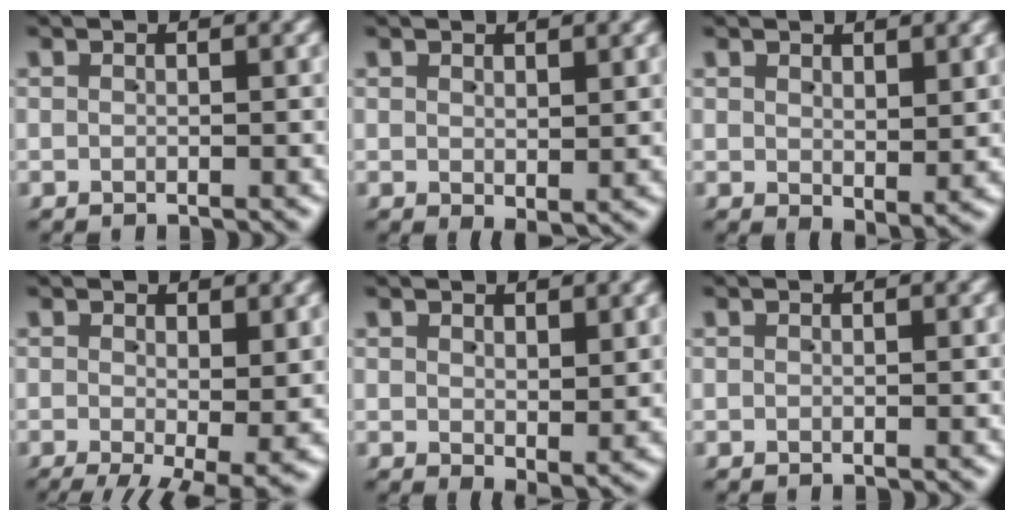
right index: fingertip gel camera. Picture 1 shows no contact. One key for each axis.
{"total": 1.4, "fx": 0.5, "fy": 0.6, "fz": 1.1, "tx": -0.013, "ty": -0.007, "tz": 0.017}
{"total": 1.9, "fx": 0.6, "fy": 0.9, "fz": 1.5, "tx": -0.019, "ty": -0.012, "tz": 0.021}
{"total": 6.1, "fx": -3.3, "fy": 2.3, "fz": 4.6, "tx": -0.063, "ty": -0.036, "tz": -0.030}
{"total": 2.0, "fx": 0.6, "fy": 0.9, "fz": 1.7, "tx": -0.020, "ty": -0.013, "tz": 0.020}
{"total": 0.0}